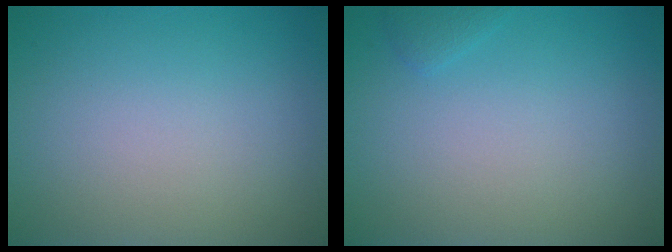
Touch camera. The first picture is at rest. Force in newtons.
{"total": 0.7, "press": 0.7, "slide": 0.1}